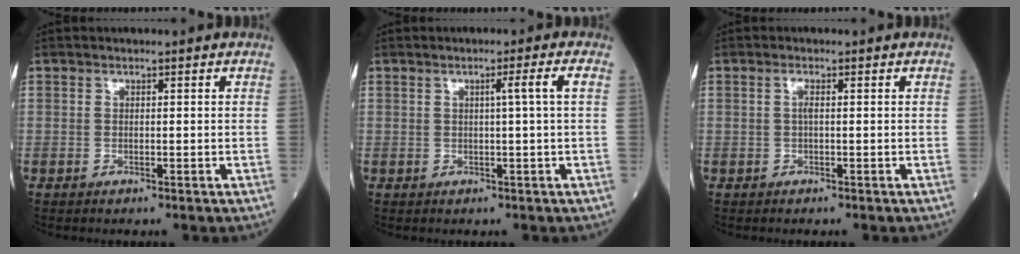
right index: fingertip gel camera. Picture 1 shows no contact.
{"total": 2.4, "force": [0.4, -1.0, 2.2], "torque": [-0.037, 0.002, 0.013]}
{"total": 0.9, "force": [0.1, 0.0, 0.9], "torque": [-0.021, 0.001, 0.000]}